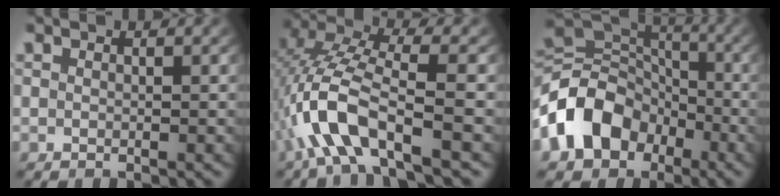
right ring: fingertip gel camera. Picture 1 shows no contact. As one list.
[{"total": 6.5, "force": [-0.9, 3.2, 5.6], "torque": [-0.158, -0.020, -0.005]}, {"total": 12.1, "force": [-2.4, 10.2, 6.0], "torque": [-0.138, -0.031, -0.033]}]